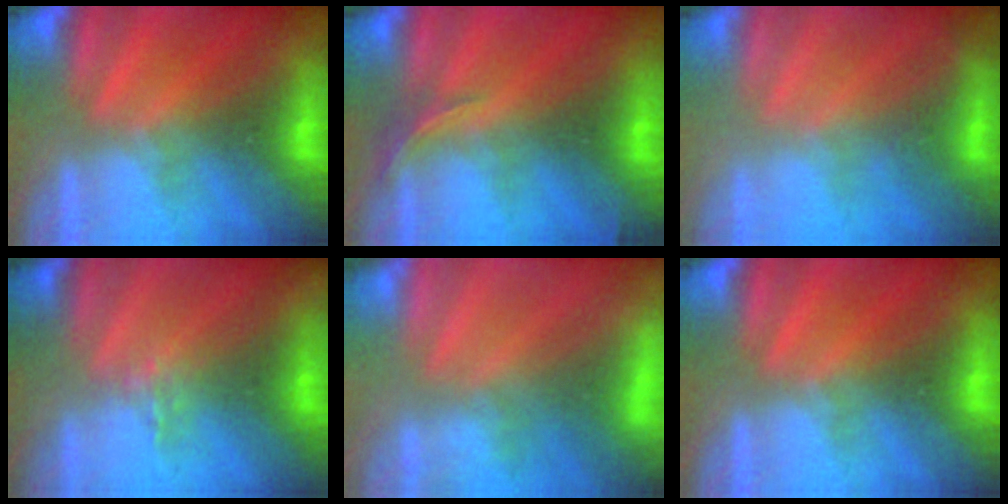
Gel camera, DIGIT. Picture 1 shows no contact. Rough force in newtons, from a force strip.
{"total": 2.9}
{"total": 2.2}
{"total": 1.2}
{"total": 8.2}
{"total": 0.0}